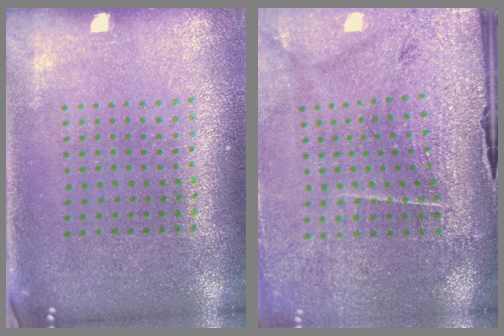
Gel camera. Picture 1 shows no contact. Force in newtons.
{"total": 3.4, "press": 3.3, "slide": 0.7}